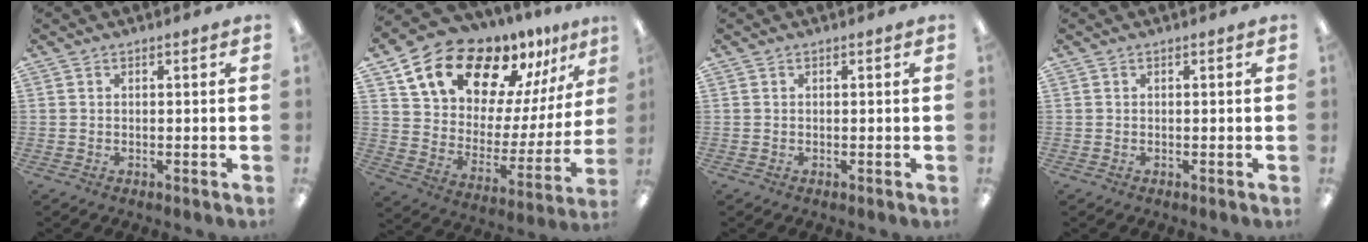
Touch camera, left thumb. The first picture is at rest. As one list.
[{"total": 18.2, "force": [14.3, 8.0, 7.9], "torque": [-0.151, -0.101, 0.252]}, {"total": 0.0}, {"total": 0.0}]